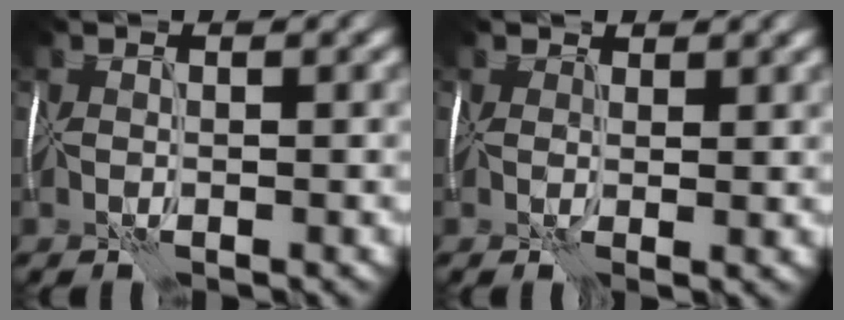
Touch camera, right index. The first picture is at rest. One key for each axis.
{"total": 2.3, "fx": 1.2, "fy": 1.2, "fz": 1.5, "tx": -0.029, "ty": 0.006, "tz": 0.011}